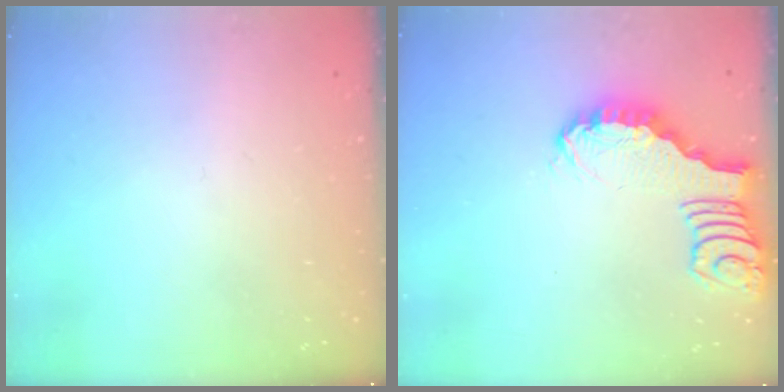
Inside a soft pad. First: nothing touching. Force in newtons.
{"total": 2.4, "press": 2.4, "slide": 0.2}